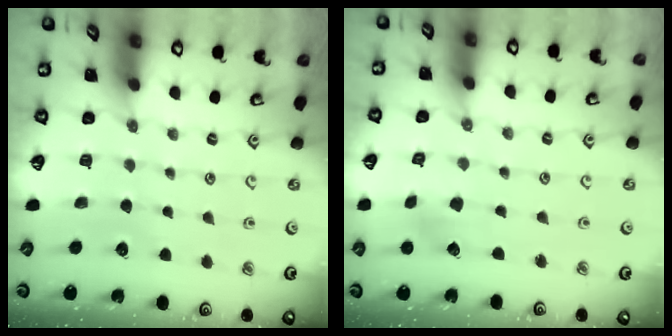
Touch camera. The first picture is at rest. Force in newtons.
{"total": 2.6, "press": 2.6, "slide": 0.4}